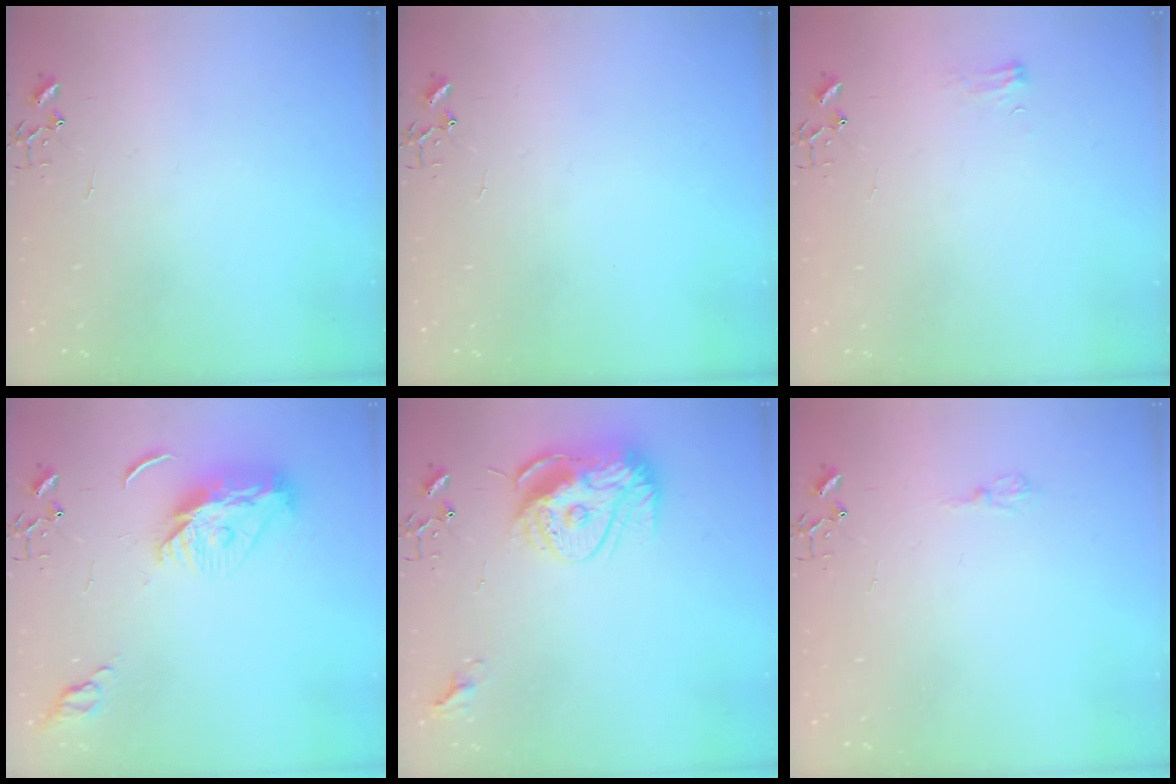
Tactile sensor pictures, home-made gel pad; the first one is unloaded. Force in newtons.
{"total": 0.0}
{"total": 5.5, "press": 5.5, "slide": 0.7}
{"total": 10.9, "press": 10.9, "slide": 0.9}
{"total": 15.6, "press": 15.6, "slide": 1.3}
{"total": 6.5, "press": 6.4, "slide": 0.8}